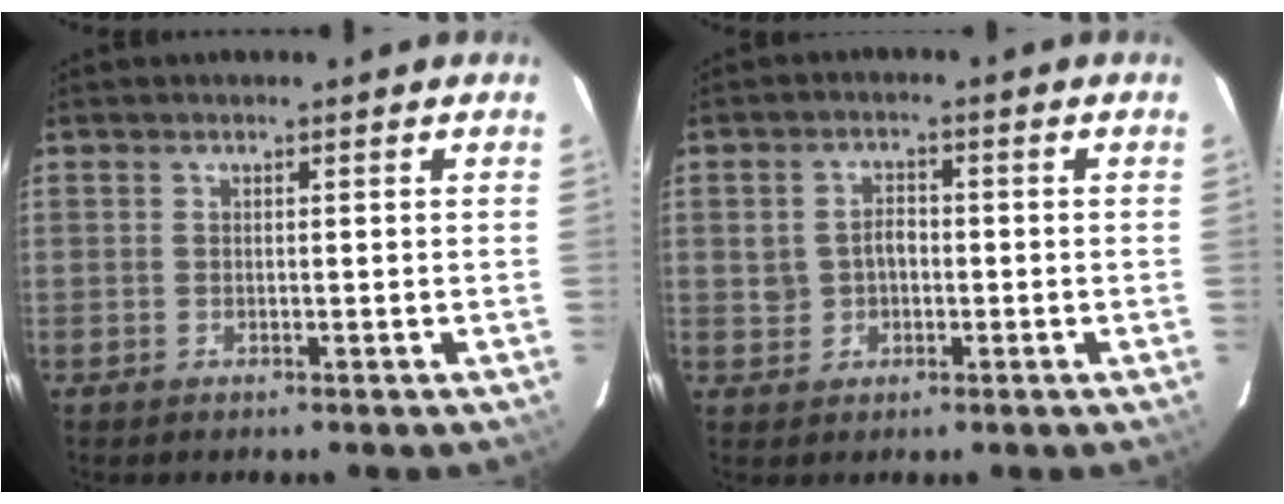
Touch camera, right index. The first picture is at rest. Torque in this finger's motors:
{"motor_torque": [0.03, 0.00, 0.06, 0.03]}